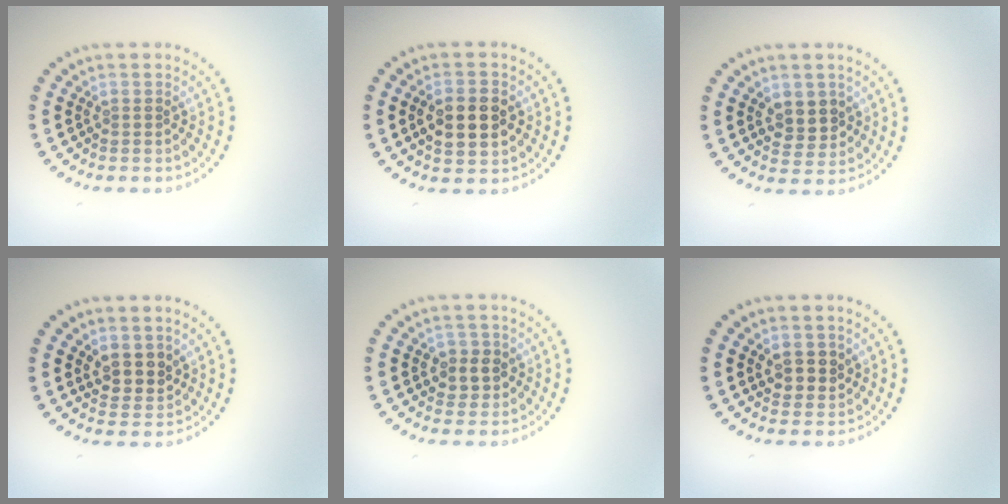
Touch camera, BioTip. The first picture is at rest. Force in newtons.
{"total": 4.4, "press": 4.4, "slide": 0.3}
{"total": 2.7, "press": 2.6, "slide": 0.7}
{"total": 2.5, "press": 2.2, "slide": 1.1}
{"total": 2.3, "press": 2.2, "slide": 0.6}
{"total": 2.2, "press": 2.1, "slide": 0.7}